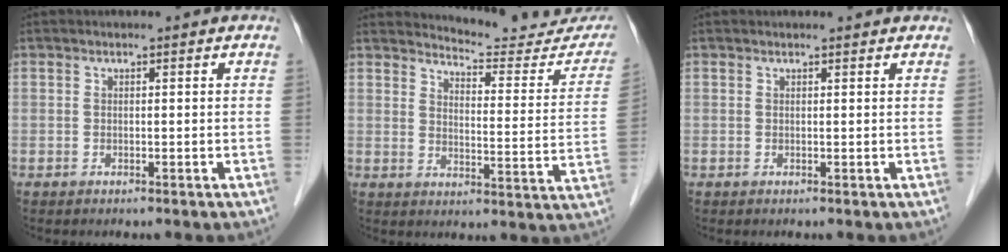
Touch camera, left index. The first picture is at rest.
{"total": 16.1, "force": [15.8, 2.3, 2.2], "torque": [-0.009, -0.080, 0.174]}
{"total": 1.7, "force": [1.7, 0.2, 0.3], "torque": [-0.010, 0.007, 0.017]}